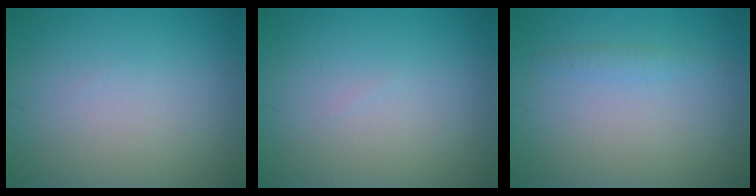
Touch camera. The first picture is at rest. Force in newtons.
{"total": 0.0}
{"total": 0.9, "press": 0.9, "slide": 0.0}